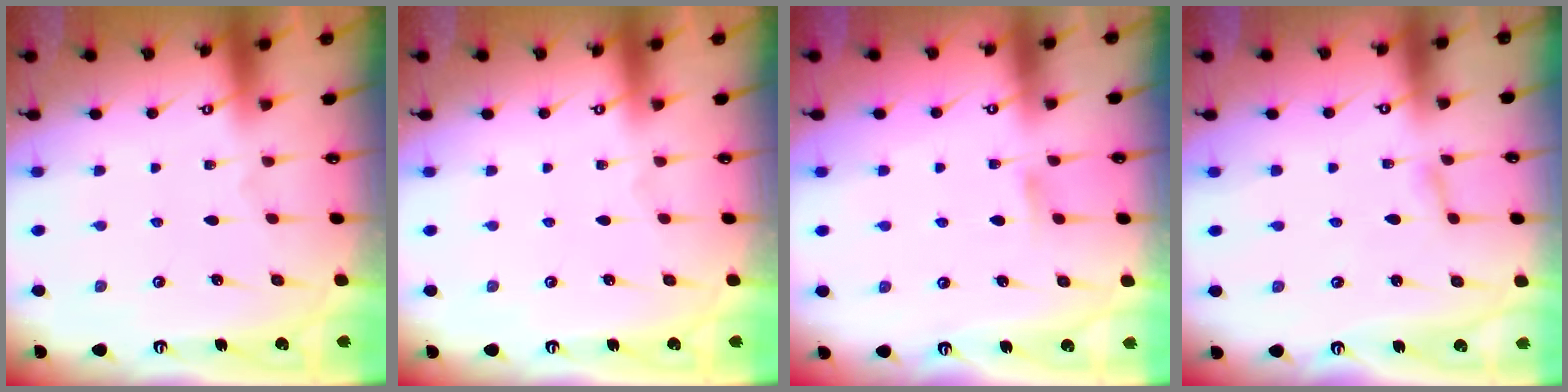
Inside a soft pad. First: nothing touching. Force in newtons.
{"total": 0.0}
{"total": 3.6, "press": 3.6, "slide": 0.7}
{"total": 1.6, "press": 1.6, "slide": 0.2}